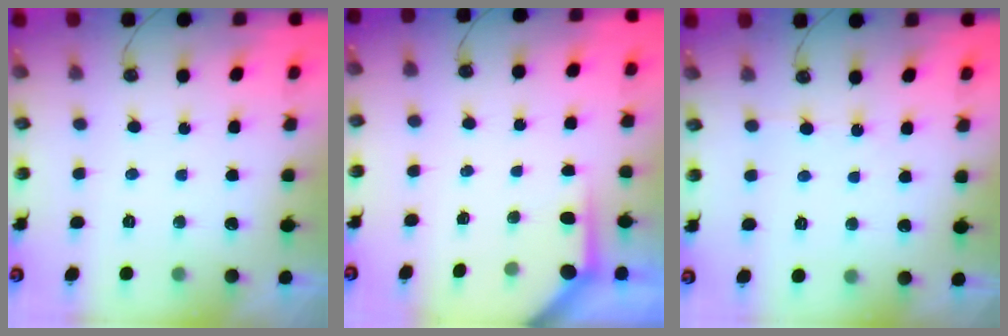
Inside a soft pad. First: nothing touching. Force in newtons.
{"total": 3.4, "press": 3.4, "slide": 0.3}
{"total": 2.5, "press": 2.4, "slide": 0.5}